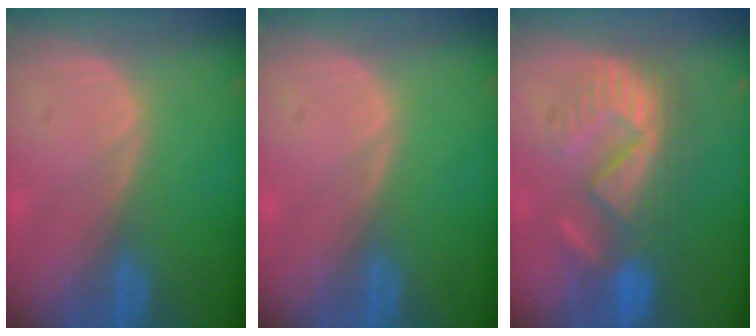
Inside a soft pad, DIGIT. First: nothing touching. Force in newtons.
{"total": 0.0}
{"total": 8.8, "press": 8.7, "slide": 1.5}